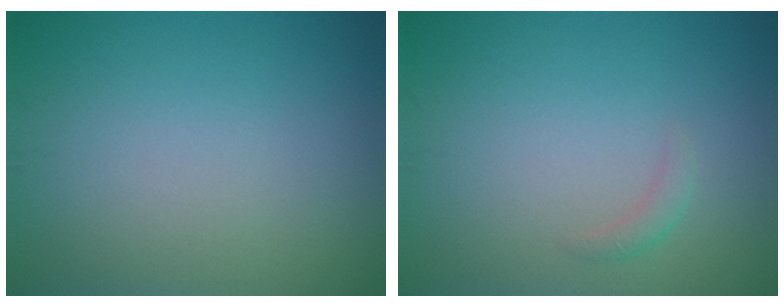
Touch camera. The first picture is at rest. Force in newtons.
{"total": 0.9, "press": 0.9, "slide": 0.0}